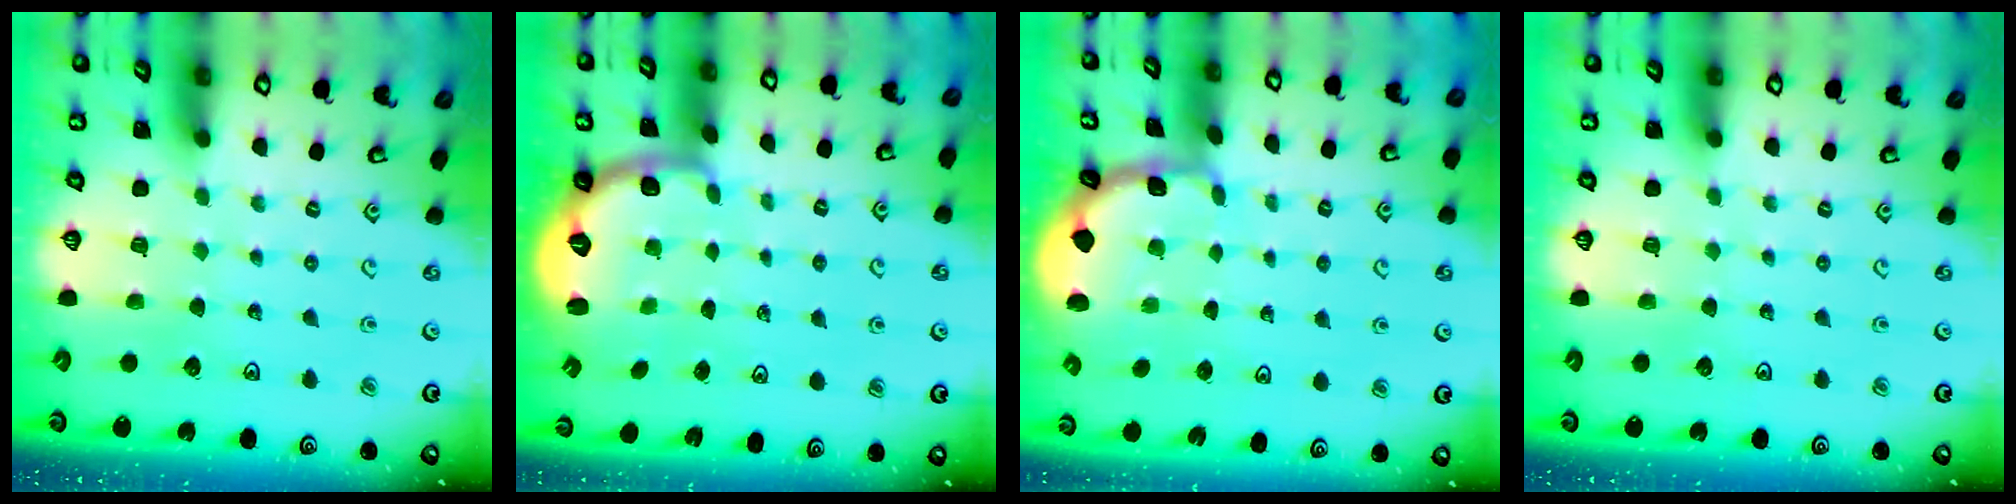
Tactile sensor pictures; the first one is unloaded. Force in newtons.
{"total": 2.6, "press": 1.6, "slide": 2.1}
{"total": 1.6, "press": 1.6, "slide": 0.3}
{"total": 0.0}